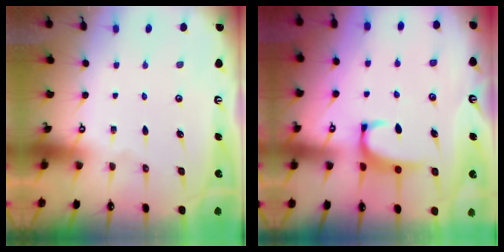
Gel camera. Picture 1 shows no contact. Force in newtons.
{"total": 2.2, "press": 2.1, "slide": 0.6}